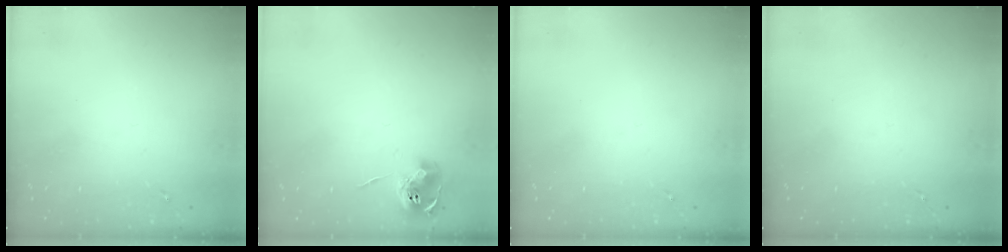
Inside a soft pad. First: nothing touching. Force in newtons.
{"total": 8.7, "press": 8.7, "slide": 0.4}
{"total": 0.0}
{"total": 0.0}